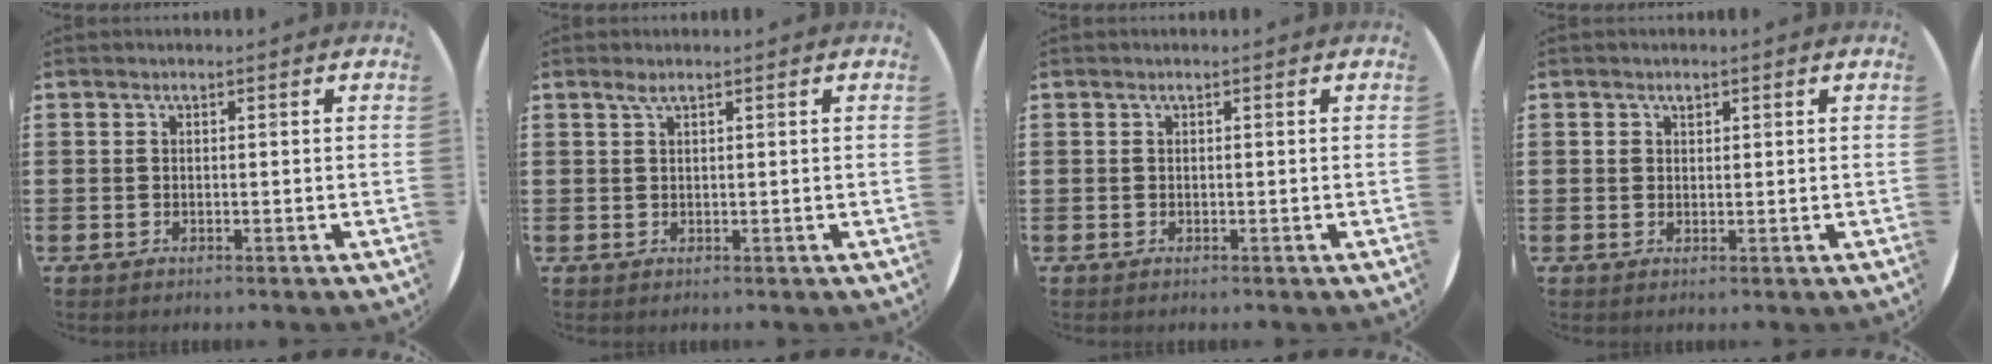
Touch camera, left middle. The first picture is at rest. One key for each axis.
{"total": 1.0, "fx": 0.7, "fy": 0.1, "fz": 0.8, "tx": -0.015, "ty": 0.003, "tz": 0.012}
{"total": 0.0}
{"total": 0.9, "fx": 0.5, "fy": 0.7, "fz": 0.2, "tx": 0.011, "ty": -0.002, "tz": 0.006}